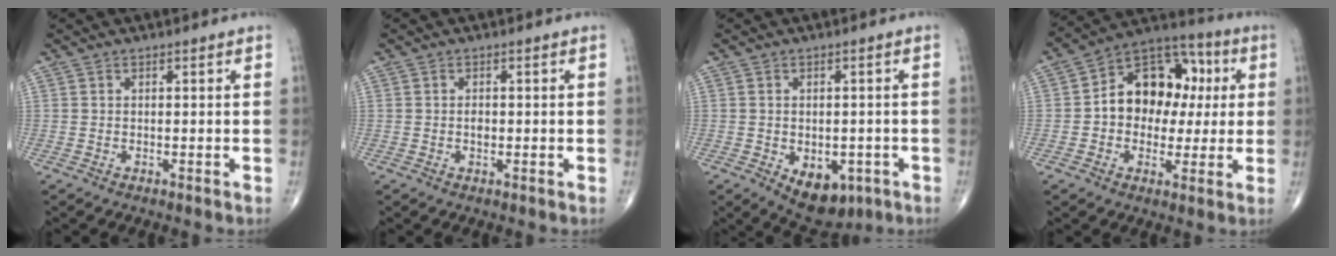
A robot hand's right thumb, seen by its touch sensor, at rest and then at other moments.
{"total": 1.5, "force": [-0.3, 0.8, 1.2], "torque": [-0.016, 0.000, -0.007]}
{"total": 8.9, "force": [-3.5, 5.6, 5.9], "torque": [-0.059, 0.008, -0.037]}
{"total": 15.6, "force": [1.3, 11.7, 10.3], "torque": [-0.103, 0.031, 0.009]}